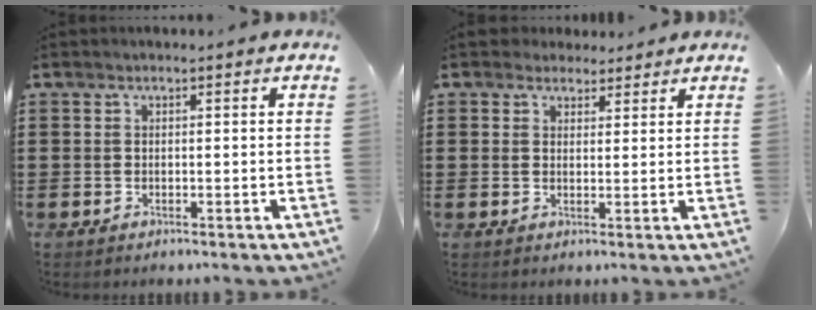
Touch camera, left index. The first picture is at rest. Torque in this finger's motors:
{"motor_torque": [1.08, -1.05, -0.16, -0.09]}